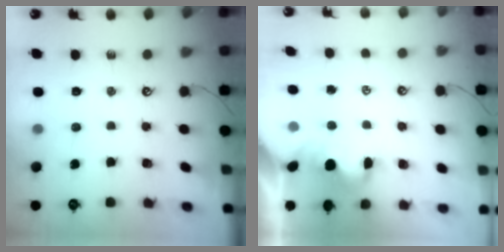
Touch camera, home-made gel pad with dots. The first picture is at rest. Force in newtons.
{"total": 1.4, "press": 1.3, "slide": 0.5}